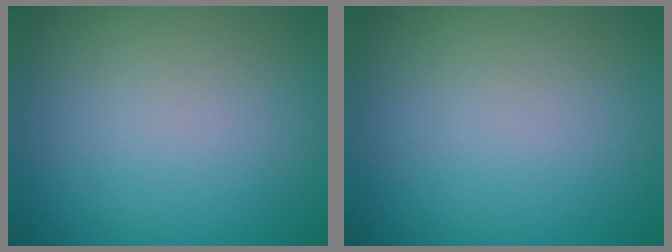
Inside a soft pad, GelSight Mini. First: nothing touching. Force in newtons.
{"total": 0.0}